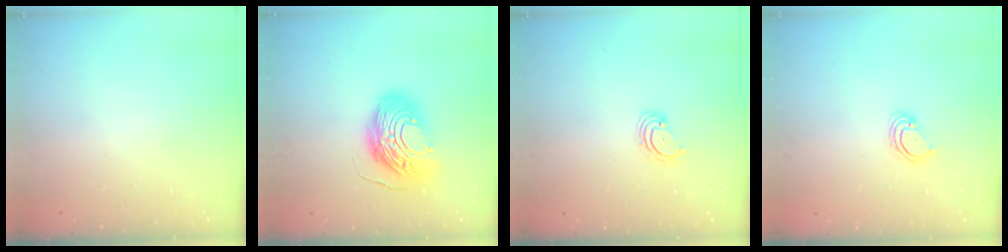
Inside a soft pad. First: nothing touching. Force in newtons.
{"total": 16.1, "press": 16.0, "slide": 1.6}
{"total": 2.9, "press": 2.9, "slide": 0.4}
{"total": 3.0, "press": 2.9, "slide": 0.3}